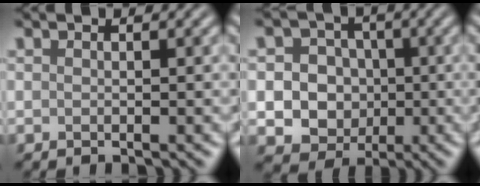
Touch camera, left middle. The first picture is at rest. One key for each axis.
{"total": 7.7, "fx": -0.8, "fy": 7.1, "fz": 3.0, "tx": -0.034, "ty": 0.014, "tz": -0.043}